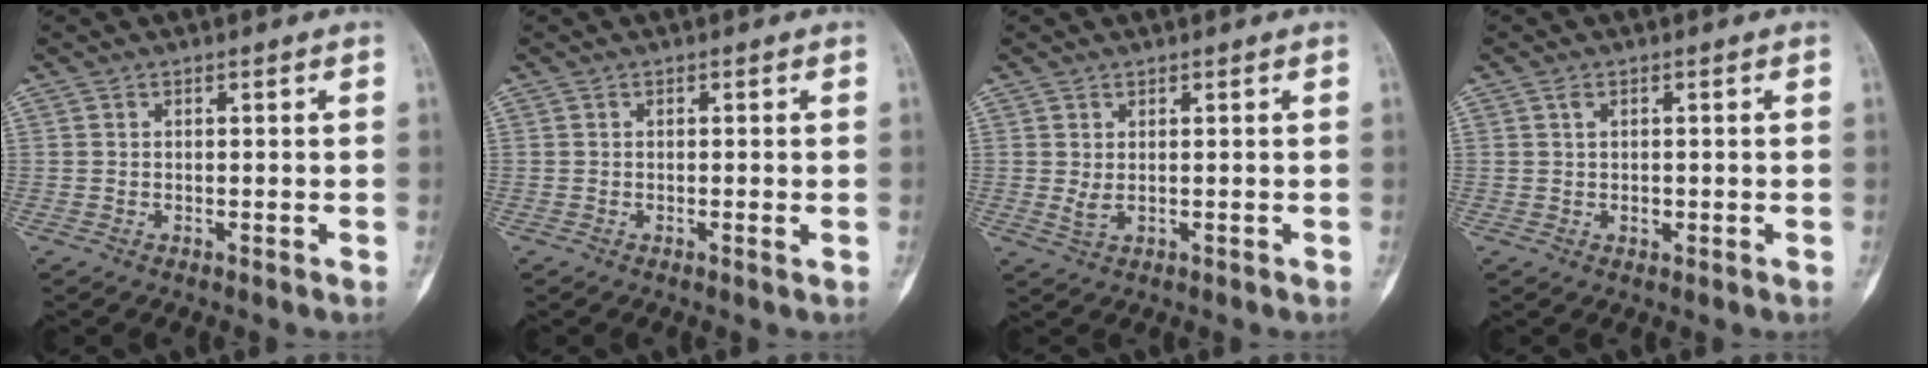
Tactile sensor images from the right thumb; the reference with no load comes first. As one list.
[{"total": 0.6, "force": [-0.1, 0.1, 0.6], "torque": [-0.009, -0.002, -0.002]}, {"total": 1.7, "force": [0.2, 0.8, 1.5], "torque": [-0.031, -0.004, 0.010]}, {"total": 2.0, "force": [0.2, 1.3, 1.5], "torque": [-0.023, -0.001, 0.005]}]